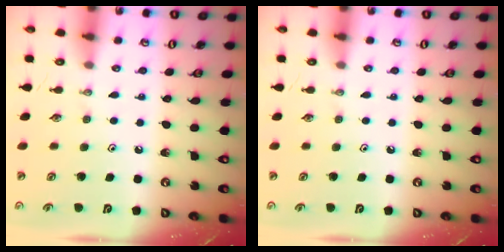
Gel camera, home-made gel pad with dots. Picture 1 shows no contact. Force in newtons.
{"total": 0.0}